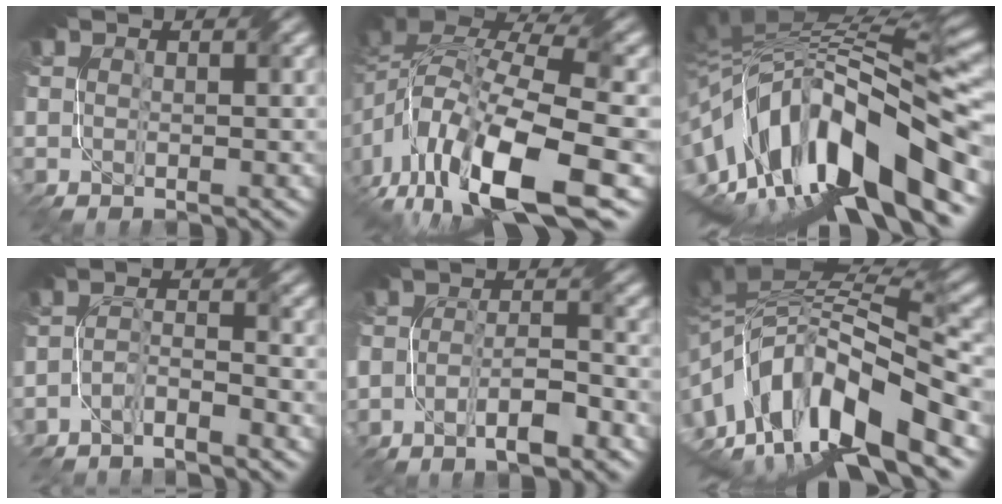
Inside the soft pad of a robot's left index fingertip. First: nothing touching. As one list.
[{"total": 12.8, "force": [-4.7, 5.8, 10.4], "torque": [-0.203, 0.005, -0.076]}, {"total": 14.1, "force": [-2.5, 4.9, 13.0], "torque": [-0.221, 0.037, -0.040]}, {"total": 2.4, "force": [-2.2, 0.2, 0.7], "torque": [-0.017, 0.005, -0.046]}, {"total": 4.1, "force": [-2.6, 1.6, 2.7], "torque": [-0.046, 0.005, -0.045]}, {"total": 11.9, "force": [-3.2, 5.3, 10.2], "torque": [-0.189, 0.023, -0.049]}]